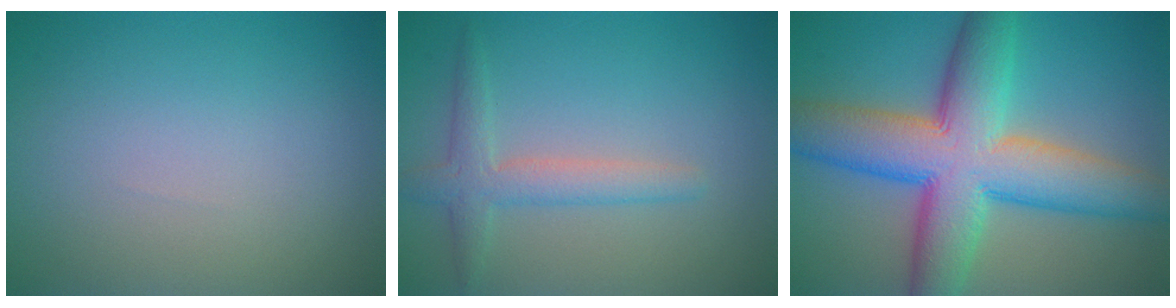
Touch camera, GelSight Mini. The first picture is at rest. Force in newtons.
{"total": 2.8, "press": 2.8, "slide": 0.1}
{"total": 12.0, "press": 12.0, "slide": 0.5}